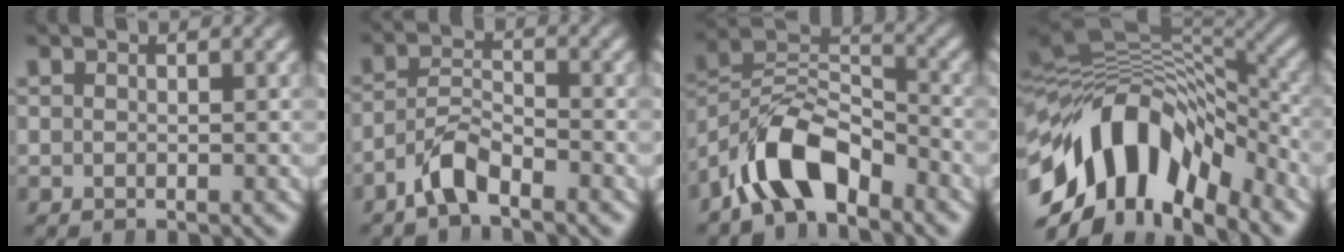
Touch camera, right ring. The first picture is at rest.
{"total": 3.7, "force": [-2.6, 1.8, 2.0], "torque": [-0.035, -0.008, -0.045]}
{"total": 8.7, "force": [-3.0, 6.0, 5.5], "torque": [-0.106, -0.025, -0.047]}
{"total": 15.8, "force": [-3.9, 11.1, 10.6], "torque": [-0.183, -0.009, -0.063]}